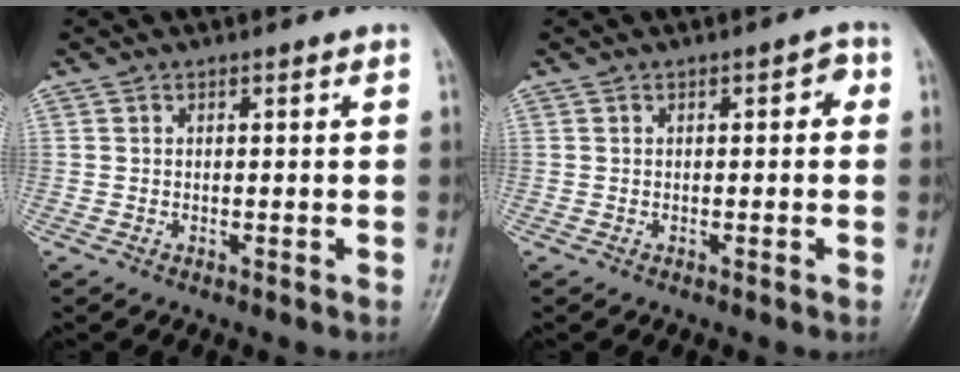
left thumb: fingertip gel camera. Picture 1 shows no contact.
{"total": 2.4, "force": [0.2, 1.3, 2.0], "torque": [-0.010, 0.008, -0.006]}